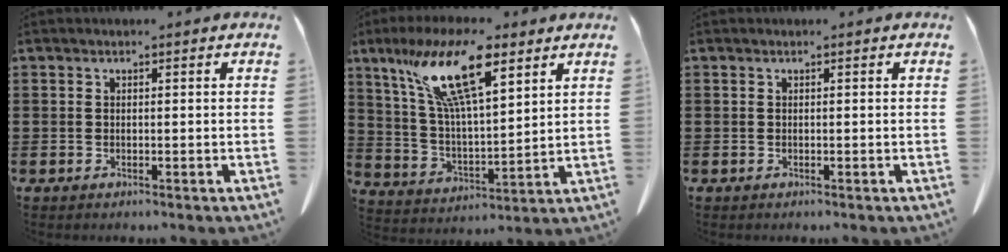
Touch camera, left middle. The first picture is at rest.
{"total": 15.0, "force": [9.1, 4.3, 11.1], "torque": [-0.246, -0.018, 0.155]}
{"total": 0.0}